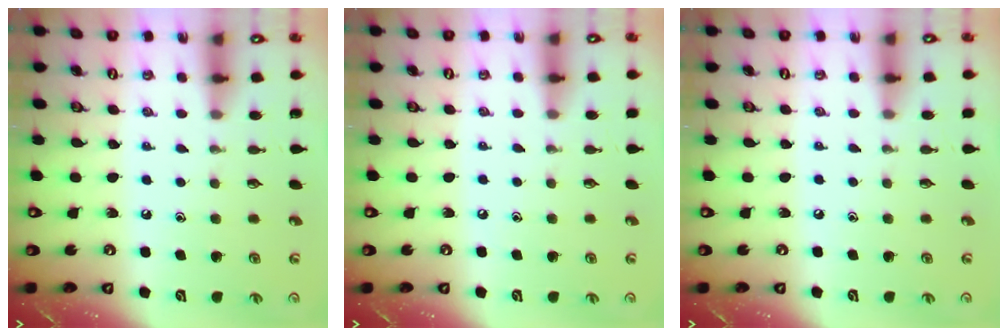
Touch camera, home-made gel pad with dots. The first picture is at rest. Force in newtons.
{"total": 0.9, "press": 0.9, "slide": 0.2}
{"total": 0.0}